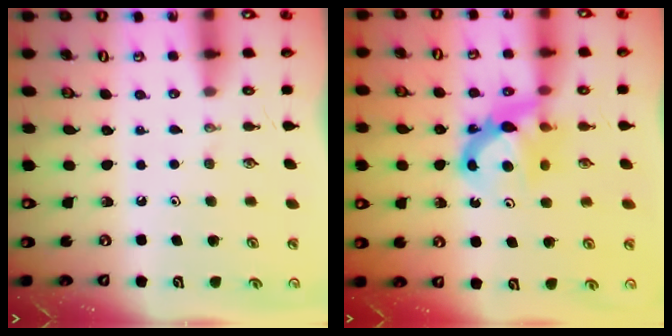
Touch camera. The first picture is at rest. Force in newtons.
{"total": 7.2, "press": 7.2, "slide": 0.1}